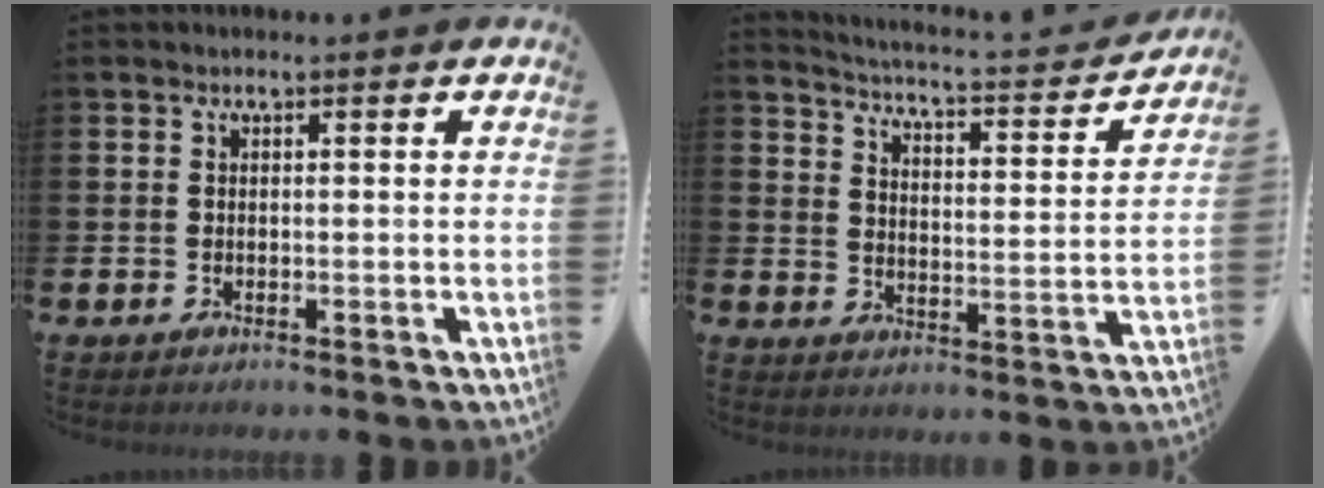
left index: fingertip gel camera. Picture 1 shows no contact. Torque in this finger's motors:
{"motor_torque": [0.96, -1.18, 0.20, 0.04]}